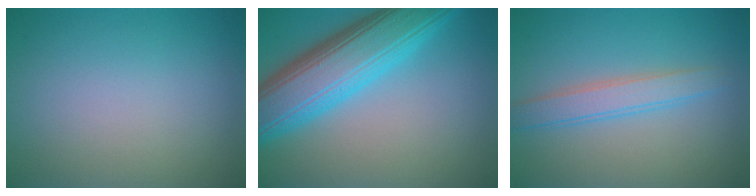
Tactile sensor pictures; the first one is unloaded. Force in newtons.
{"total": 9.9, "press": 9.9, "slide": 0.2}
{"total": 2.8, "press": 2.7, "slide": 0.1}